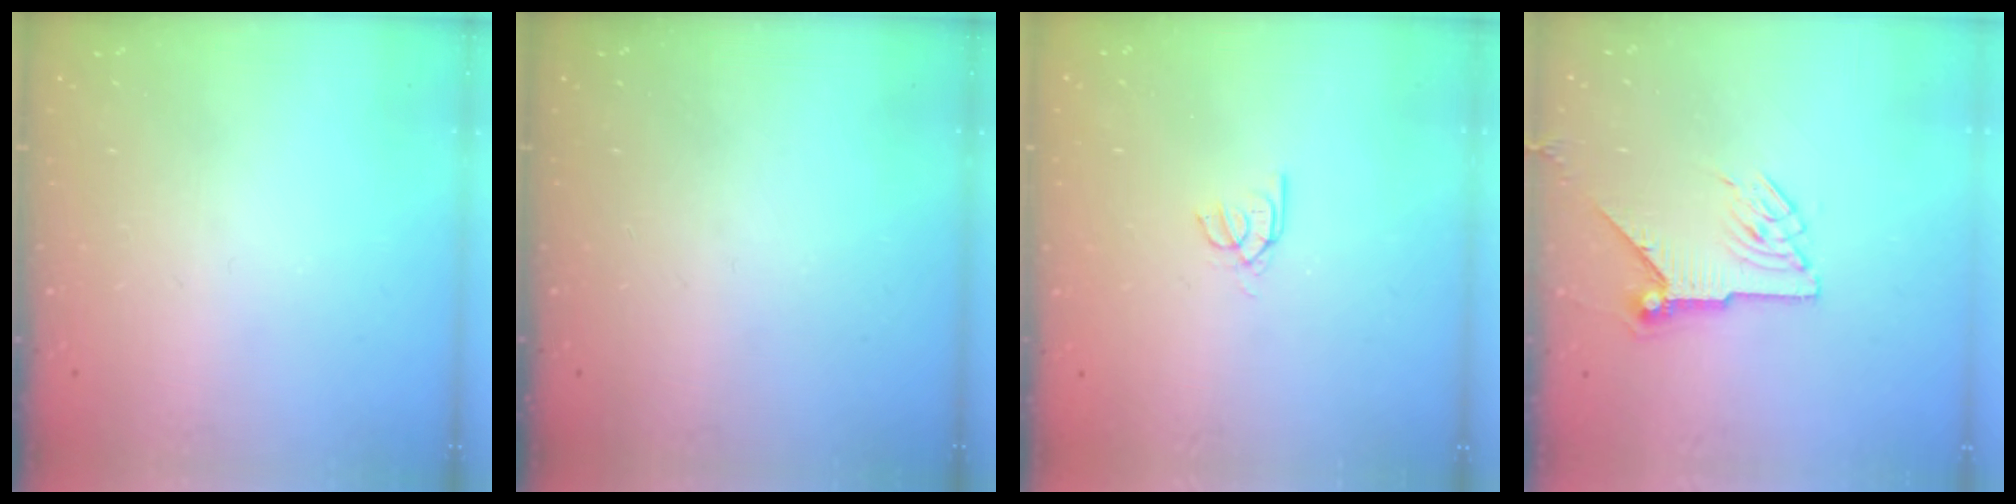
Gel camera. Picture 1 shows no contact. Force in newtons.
{"total": 0.0}
{"total": 2.6, "press": 2.6, "slide": 0.2}
{"total": 8.0, "press": 8.0, "slide": 0.5}